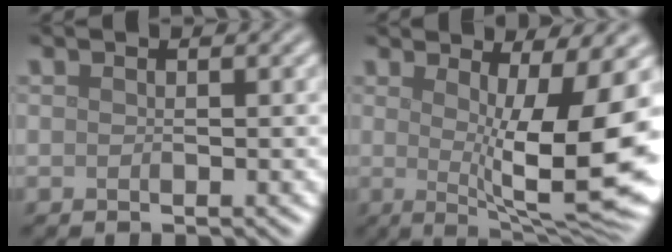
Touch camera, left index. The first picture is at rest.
{"total": 12.1, "force": [0.1, 2.8, 11.7], "torque": [-0.163, -0.012, 0.005]}